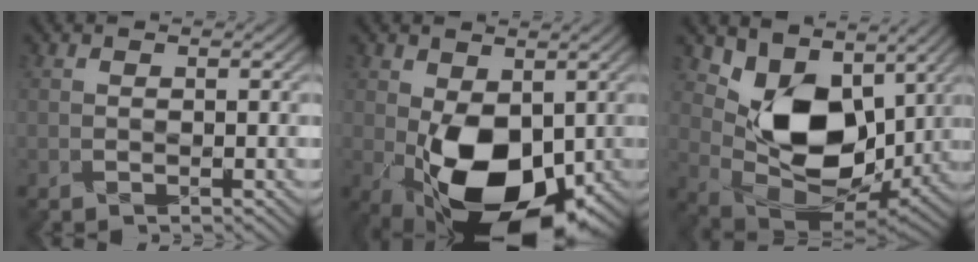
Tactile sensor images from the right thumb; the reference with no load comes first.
{"total": 11.6, "force": [-2.2, 6.9, 9.0], "torque": [-0.158, -0.011, -0.031]}
{"total": 11.1, "force": [4.2, 7.5, 7.0], "torque": [-0.138, -0.019, 0.091]}